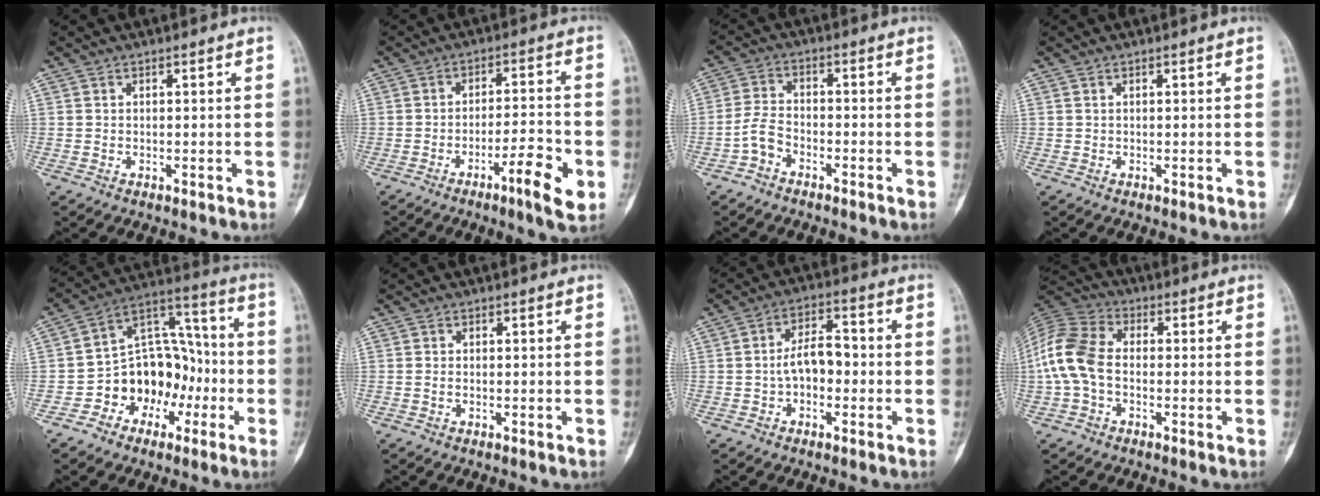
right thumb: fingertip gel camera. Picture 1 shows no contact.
{"total": 9.0, "force": [-3.9, 1.6, 7.9], "torque": [-0.125, 0.020, -0.060]}
{"total": 4.6, "force": [-2.8, 2.7, 2.6], "torque": [-0.053, 0.025, -0.060]}
{"total": 0.0}
{"total": 15.3, "force": [-5.3, 11.5, 8.5], "torque": [-0.084, 0.080, -0.090]}
{"total": 0.6, "force": [-0.2, 0.3, 0.5], "torque": [-0.013, -0.001, -0.003]}
{"total": 6.8, "force": [-1.2, 4.1, 5.3], "torque": [-0.077, 0.031, -0.028]}
{"total": 11.0, "force": [-1.2, 7.2, 8.3], "torque": [-0.181, 0.028, -0.036]}